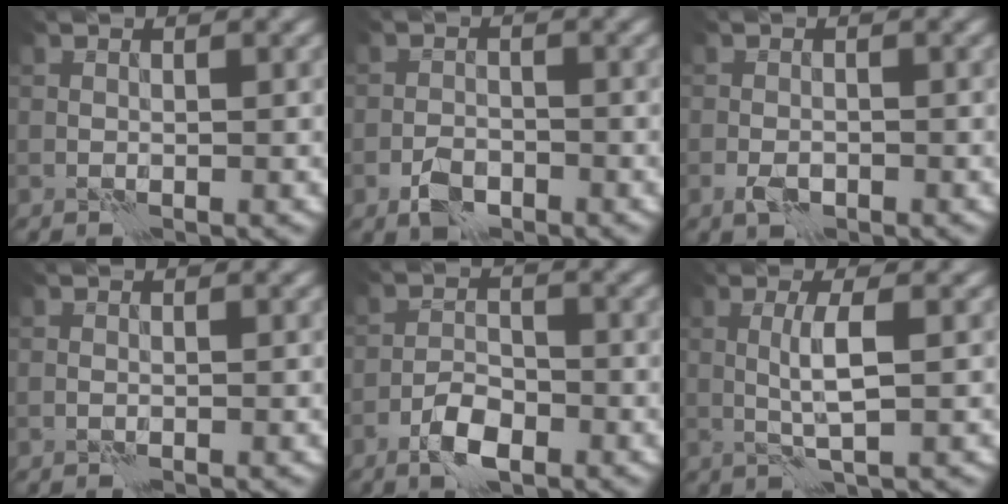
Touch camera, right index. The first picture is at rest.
{"total": 2.7, "force": [-1.7, 1.4, 1.5], "torque": [-0.025, 0.003, -0.035]}
{"total": 1.6, "force": [-0.8, 0.8, 1.1], "torque": [-0.022, -0.001, -0.017]}
{"total": 0.0}
{"total": 3.5, "force": [-2.2, 1.4, 2.3], "torque": [-0.039, 0.006, -0.045]}
{"total": 2.9, "force": [0.3, 0.4, 2.8], "torque": [-0.058, 0.005, 0.007]}